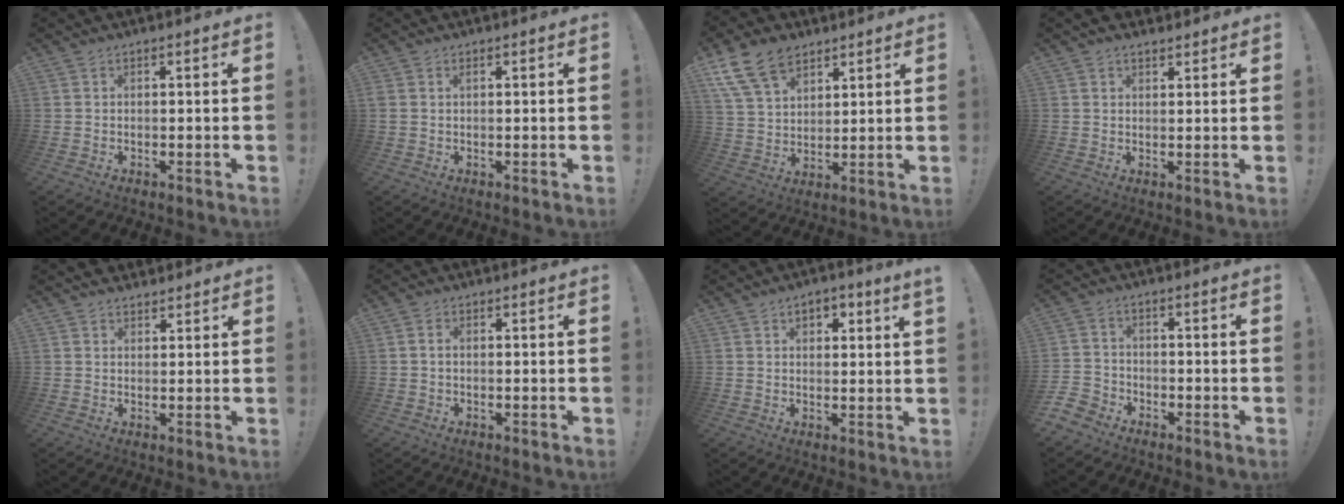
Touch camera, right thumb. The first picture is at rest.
{"total": 1.1, "force": [0.4, 0.5, 0.9], "torque": [-0.028, 0.006, 0.009]}
{"total": 14.1, "force": [8.9, 8.8, 6.6], "torque": [-0.116, -0.041, 0.171]}
{"total": 3.2, "force": [2.7, 1.6, 0.7], "torque": [-0.002, -0.015, 0.049]}
{"total": 3.4, "force": [2.8, 1.8, 0.4], "torque": [0.001, -0.012, 0.052]}
{"total": 1.0, "force": [0.0, 0.6, 0.8], "torque": [-0.015, 0.002, 0.000]}
{"total": 3.4, "force": [2.1, 1.4, 2.4], "torque": [-0.037, -0.003, 0.034]}
{"total": 4.9, "force": [-3.6, 3.1, 1.1], "torque": [-0.028, 0.017, -0.070]}